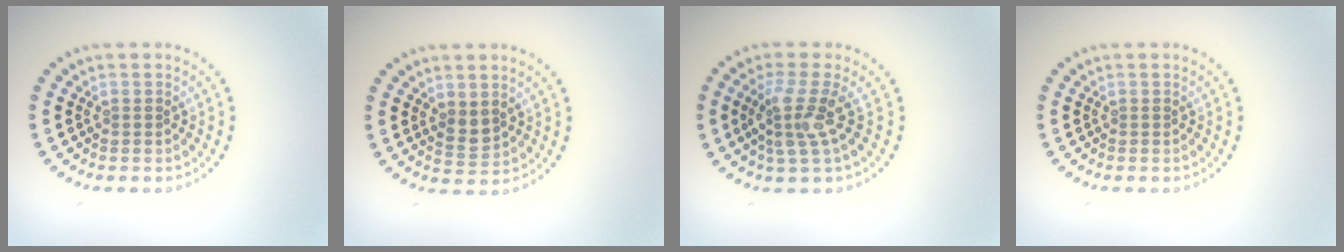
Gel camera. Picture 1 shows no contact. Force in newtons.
{"total": 1.7, "press": 1.6, "slide": 0.6}
{"total": 3.3, "press": 2.5, "slide": 2.1}
{"total": 0.0}